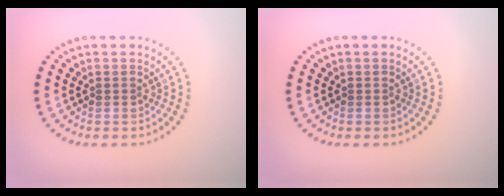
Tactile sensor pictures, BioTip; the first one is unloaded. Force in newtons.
{"total": 0.0}